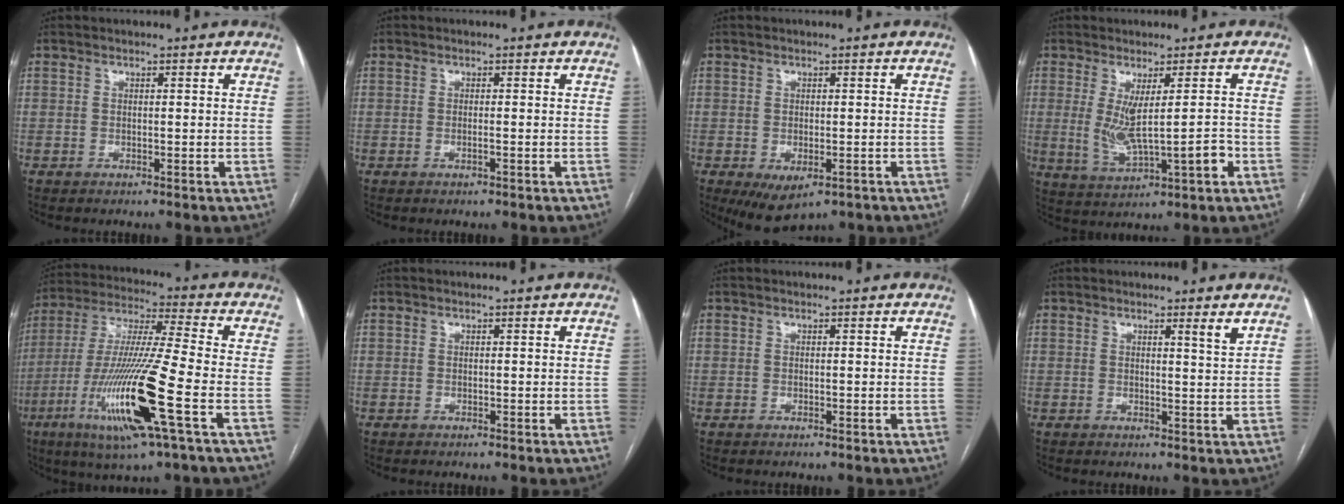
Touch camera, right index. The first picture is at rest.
{"total": 0.7, "force": [-0.2, 0.0, 0.6], "torque": [-0.015, -0.001, -0.002]}
{"total": 6.0, "force": [-3.2, 3.0, 4.1], "torque": [-0.064, -0.011, -0.040]}
{"total": 8.0, "force": [-0.6, 1.5, 7.8], "torque": [-0.139, -0.007, 0.002]}
{"total": 19.1, "force": [-6.6, 0.2, 17.9], "torque": [-0.379, -0.029, -0.128]}
{"total": 0.0}
{"total": 0.0}
{"total": 1.9, "force": [1.4, -0.4, 1.2], "torque": [-0.023, -0.016, 0.018]}